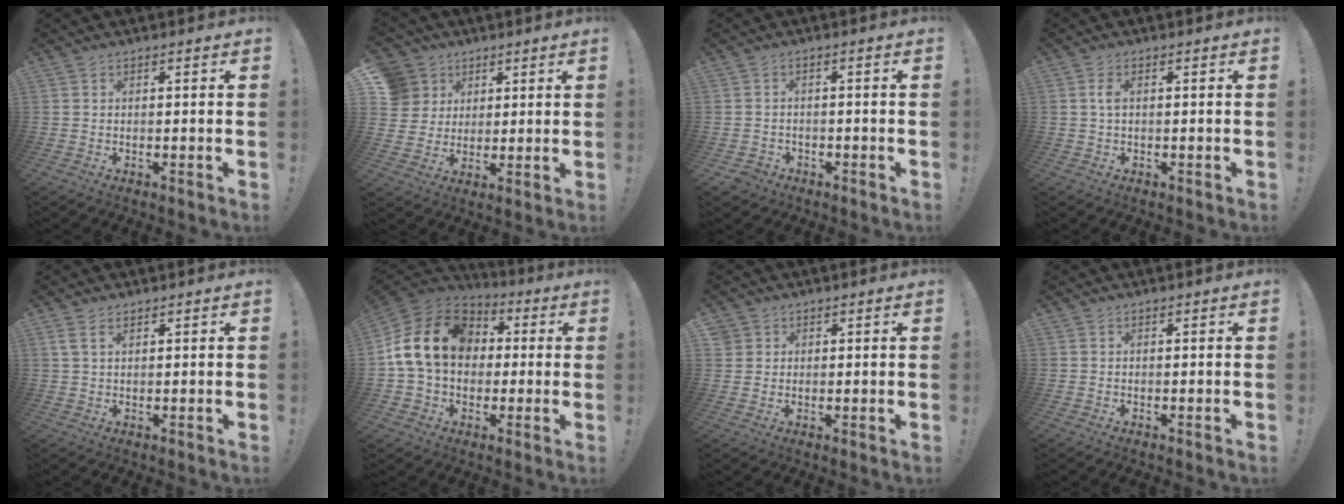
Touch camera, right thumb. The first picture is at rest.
{"total": 10.0, "force": [3.6, 9.0, 2.4], "torque": [-0.023, -0.019, 0.077]}
{"total": 2.2, "force": [-1.3, 1.7, 0.5], "torque": [-0.011, 0.004, -0.022]}
{"total": 2.4, "force": [0.1, 1.4, 2.0], "torque": [-0.032, 0.005, -0.001]}
{"total": 3.0, "force": [1.5, 1.4, 2.1], "torque": [-0.038, -0.001, 0.028]}
{"total": 19.6, "force": [3.2, 14.5, 12.7], "torque": [-0.216, 0.008, 0.060]}
{"total": 2.6, "force": [1.4, 2.2, 0.3], "torque": [0.003, -0.009, 0.024]}
{"total": 0.0}